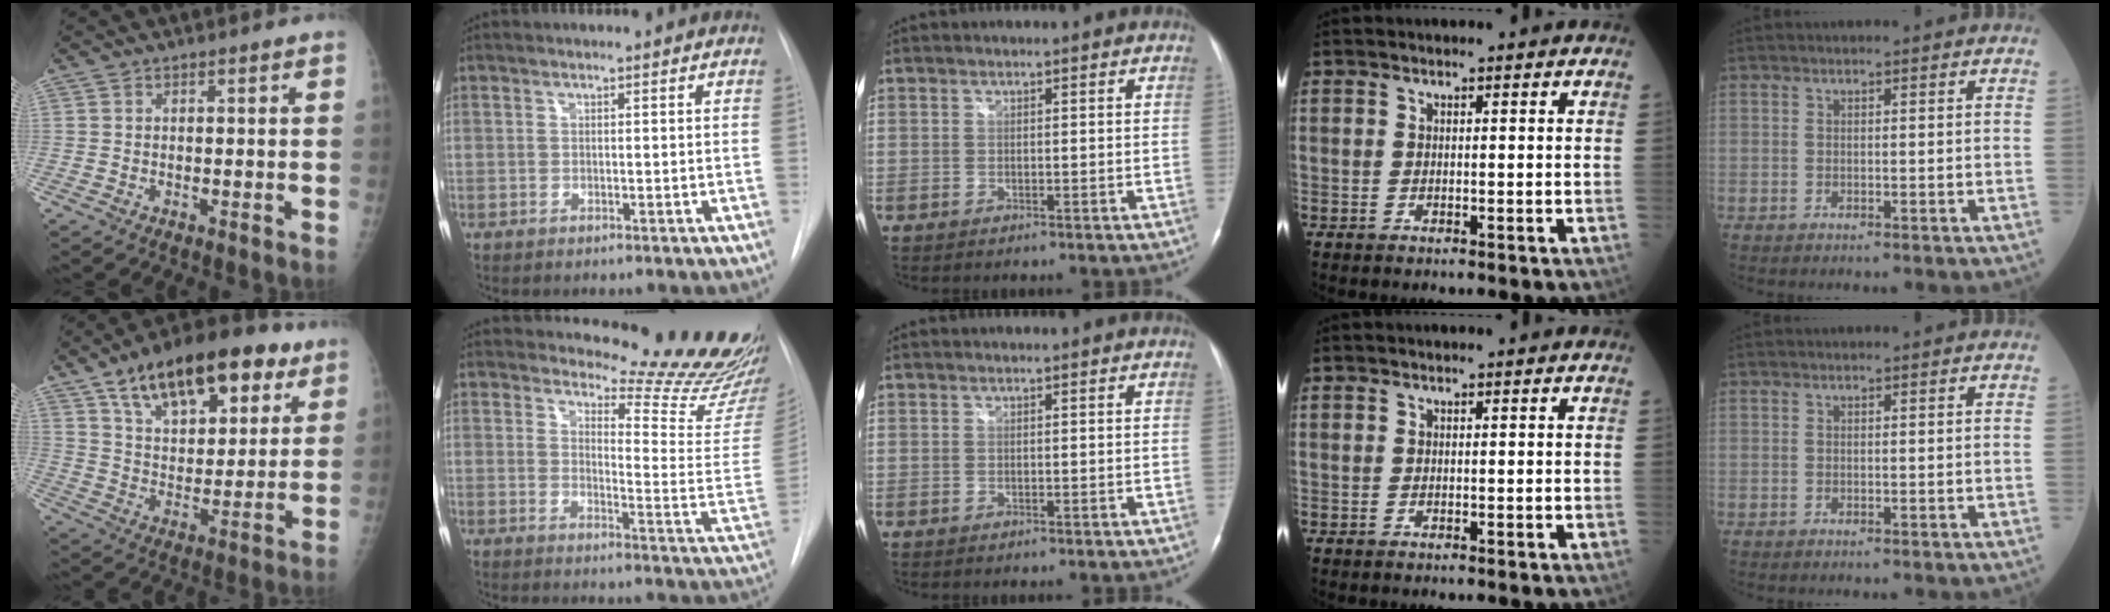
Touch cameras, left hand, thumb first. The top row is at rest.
{"thumb": {"total": 23.4, "force": [13.0, 11.6, 15.7], "torque": [-0.214, -0.021, 0.211]}, "index": {"total": 18.4, "force": [17.8, 1.1, 4.6], "torque": [-0.050, -0.151, 0.195]}}